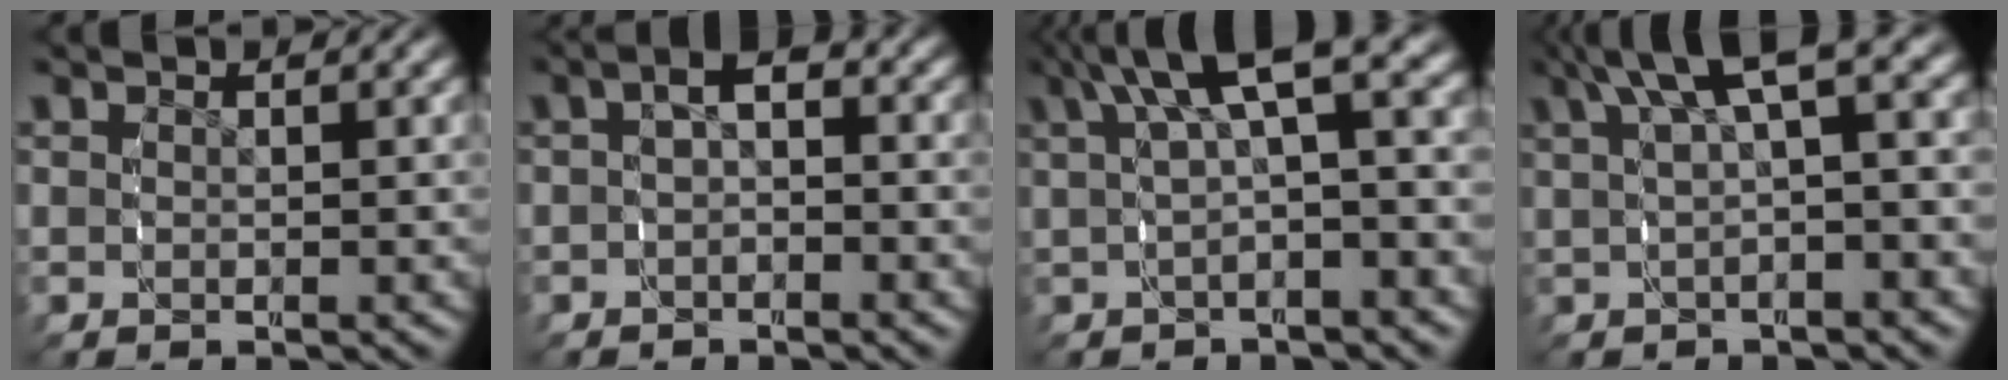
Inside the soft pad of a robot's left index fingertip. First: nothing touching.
{"total": 3.1, "force": [-0.1, 2.2, 2.2], "torque": [-0.032, 0.006, -0.010]}
{"total": 6.5, "force": [2.0, 2.9, 5.5], "torque": [-0.075, 0.028, 0.022]}
{"total": 6.0, "force": [2.3, 2.4, 5.0], "torque": [-0.069, 0.028, 0.029]}